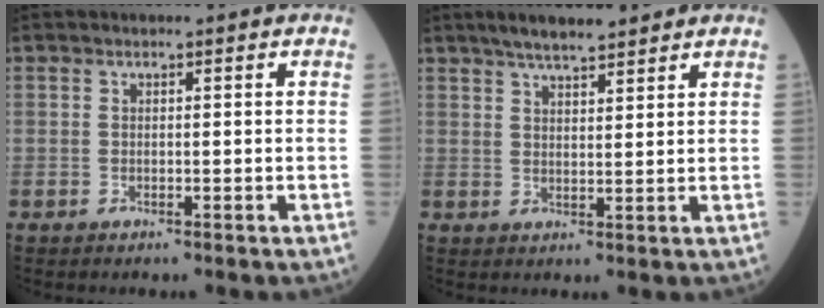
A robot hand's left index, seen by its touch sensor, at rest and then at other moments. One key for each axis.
{"total": 6.8, "fx": 5.6, "fy": 1.2, "fz": 3.6, "tx": -0.061, "ty": 0.021, "tz": 0.094}